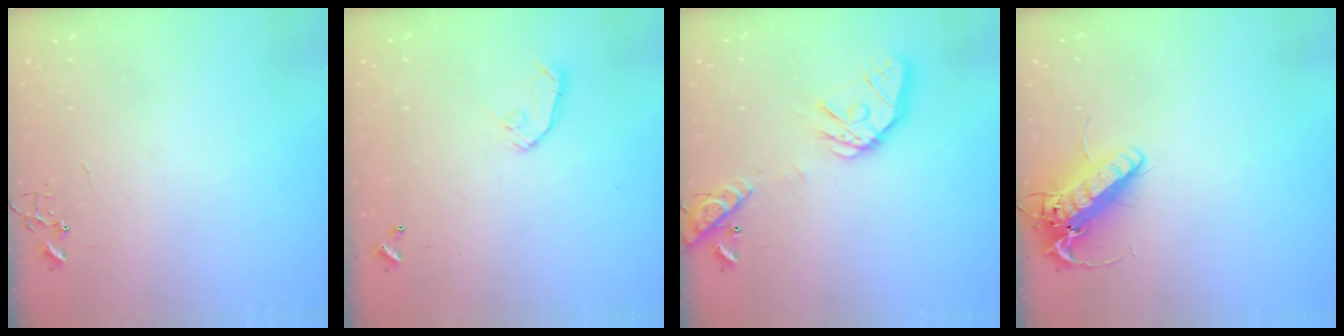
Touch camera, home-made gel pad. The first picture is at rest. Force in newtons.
{"total": 7.3, "press": 7.3, "slide": 0.4}
{"total": 17.6, "press": 17.3, "slide": 2.8}
{"total": 14.8, "press": 14.5, "slide": 2.9}